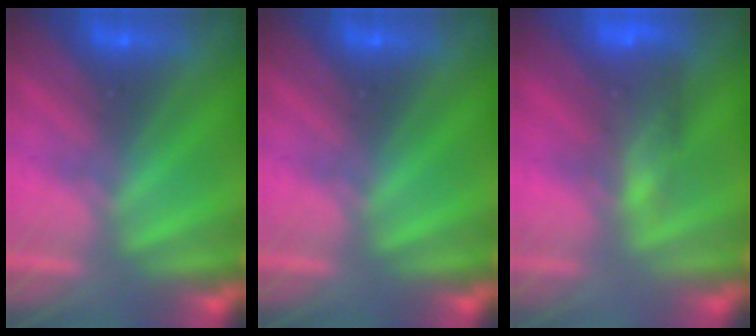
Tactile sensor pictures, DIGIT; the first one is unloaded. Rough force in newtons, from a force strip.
{"total": 0.0}
{"total": 8.7}